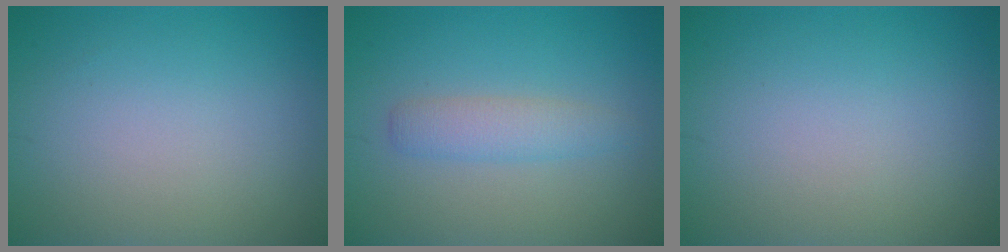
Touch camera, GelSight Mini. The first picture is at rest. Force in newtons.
{"total": 2.4, "press": 2.4, "slide": 0.1}
{"total": 0.0}